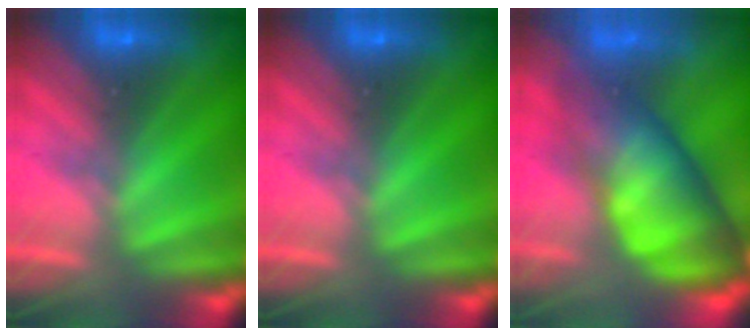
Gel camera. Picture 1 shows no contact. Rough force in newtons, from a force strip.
{"total": 0.0}
{"total": 10.0}